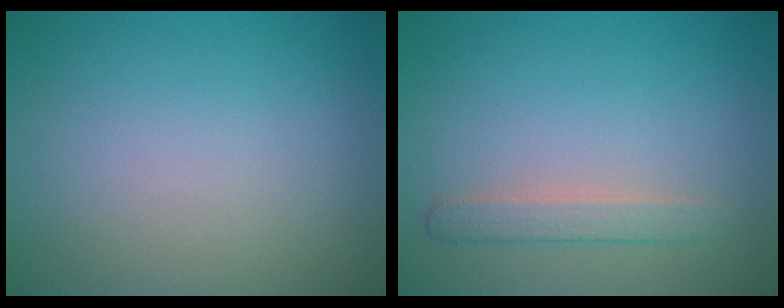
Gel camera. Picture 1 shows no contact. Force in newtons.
{"total": 1.8, "press": 1.8, "slide": 0.1}